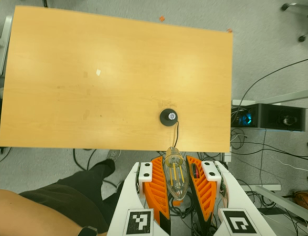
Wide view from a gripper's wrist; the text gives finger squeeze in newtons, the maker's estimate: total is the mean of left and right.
{"total": 13.5, "left": 14.2, "right": 12.8}